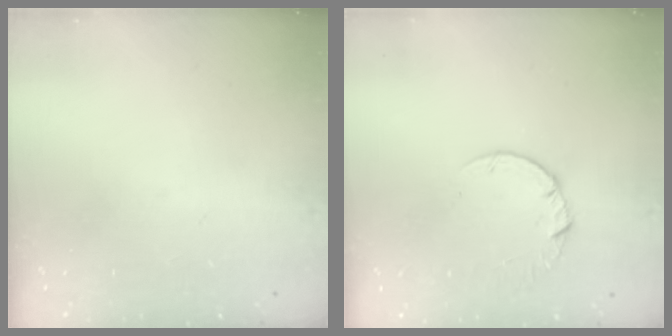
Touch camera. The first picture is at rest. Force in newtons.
{"total": 3.7, "press": 3.7, "slide": 0.5}